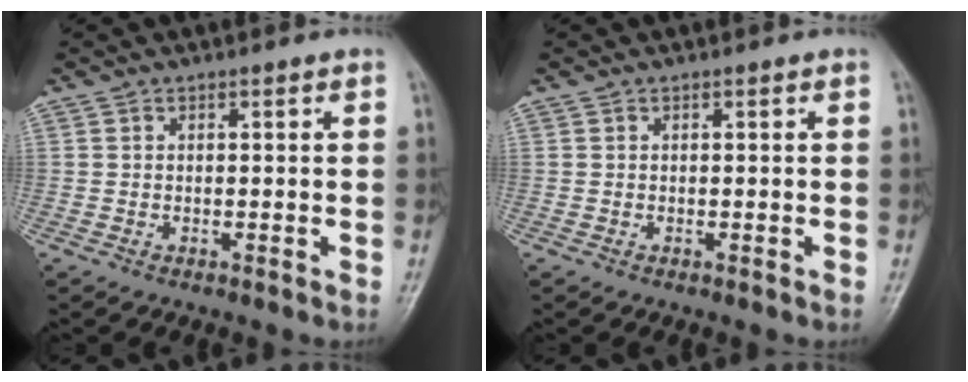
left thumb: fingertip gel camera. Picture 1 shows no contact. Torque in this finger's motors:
{"motor_torque": [0.00, 0.00, -0.03, -0.03, 0.00]}